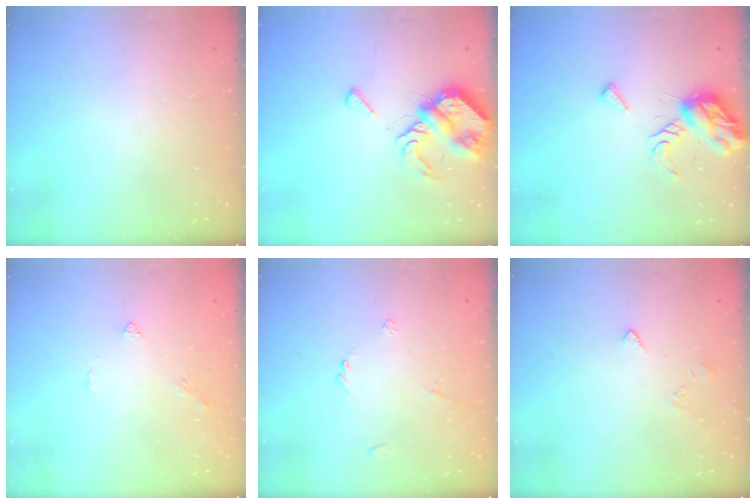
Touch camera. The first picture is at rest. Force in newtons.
{"total": 8.0, "press": 7.9, "slide": 0.8}
{"total": 9.2, "press": 9.2, "slide": 0.4}
{"total": 1.6, "press": 1.5, "slide": 0.5}
{"total": 2.4, "press": 2.4, "slide": 0.5}
{"total": 2.7, "press": 2.6, "slide": 0.4}